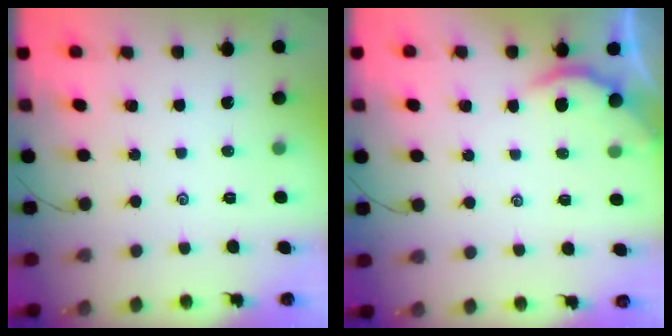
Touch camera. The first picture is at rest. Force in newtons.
{"total": 2.1, "press": 2.0, "slide": 0.4}